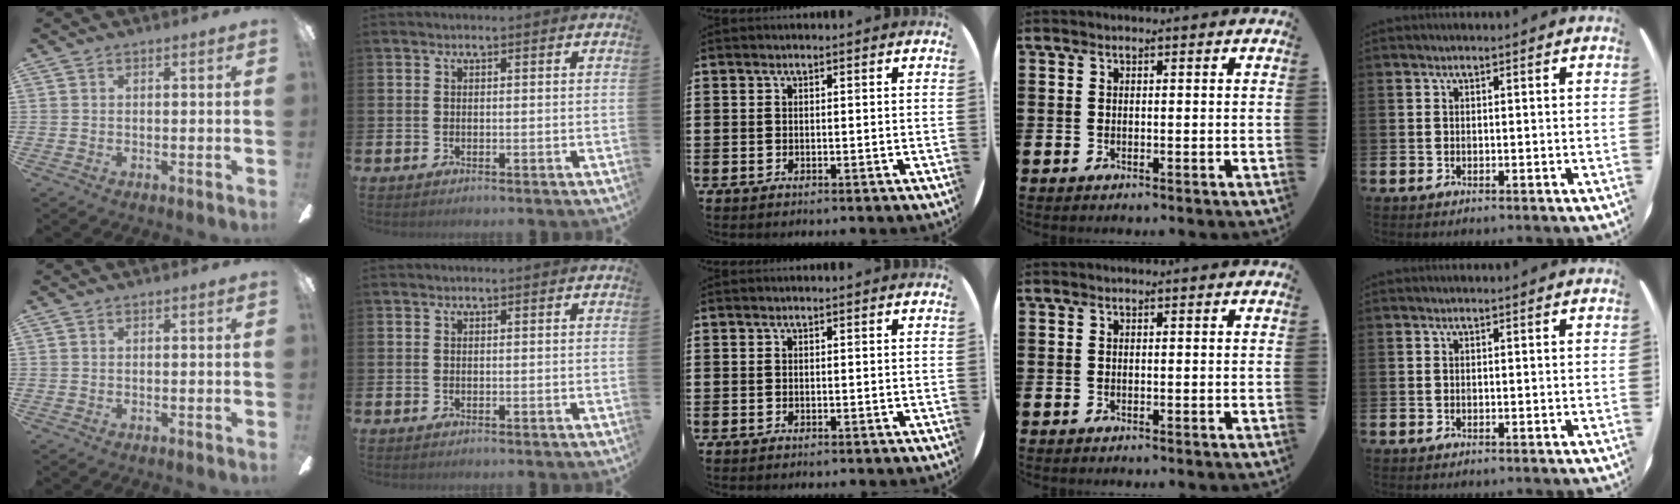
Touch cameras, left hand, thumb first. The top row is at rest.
{}